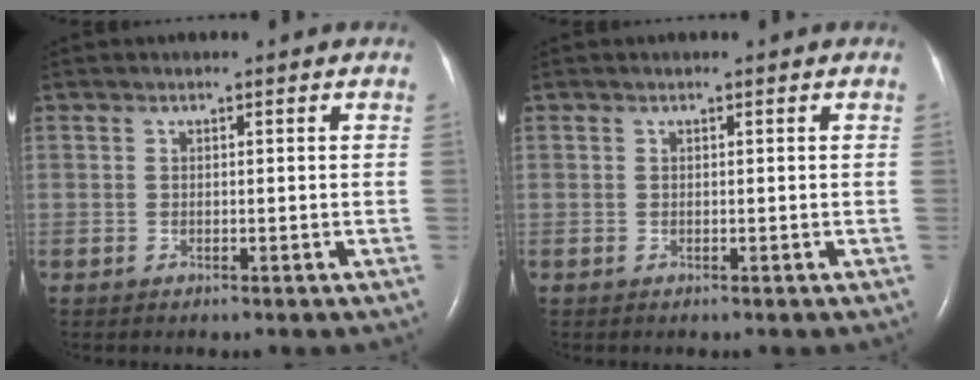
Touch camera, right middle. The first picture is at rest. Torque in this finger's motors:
{"motor_torque": [0.00, 0.00, 0.00, 0.00]}